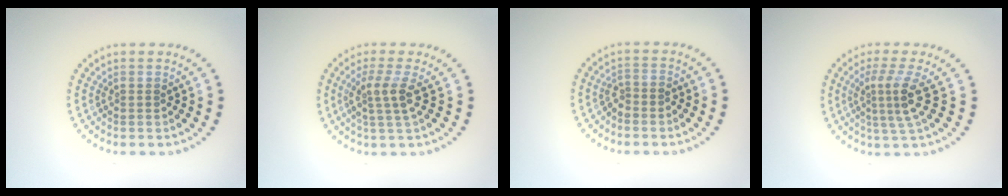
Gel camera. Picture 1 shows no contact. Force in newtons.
{"total": 2.8, "press": 2.1, "slide": 1.8}
{"total": 1.4, "press": 1.1, "slide": 0.9}
{"total": 3.2, "press": 2.3, "slide": 2.3}